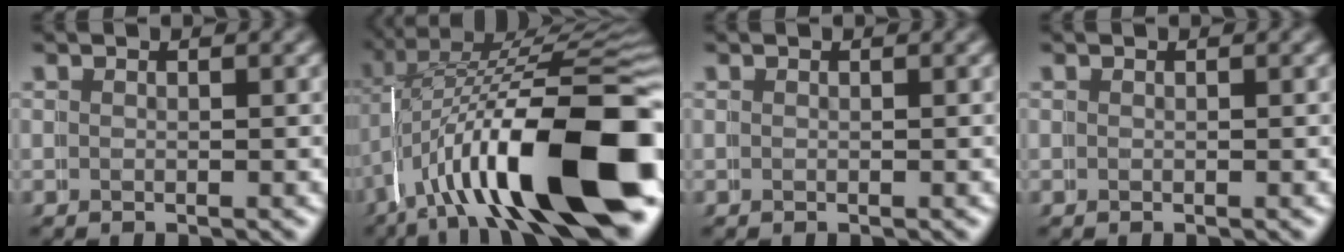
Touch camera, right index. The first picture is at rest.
{"total": 16.1, "force": [-4.9, 6.6, 13.8], "torque": [-0.202, -0.025, -0.060]}
{"total": 0.0}
{"total": 0.0}